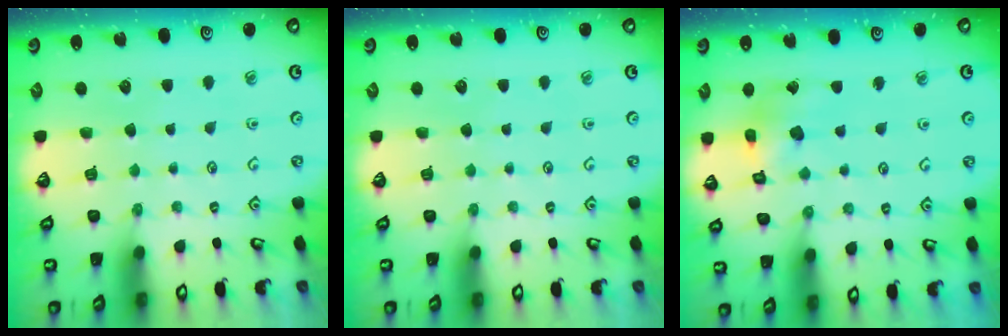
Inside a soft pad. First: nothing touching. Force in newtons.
{"total": 0.0}
{"total": 8.7, "press": 8.7, "slide": 0.9}